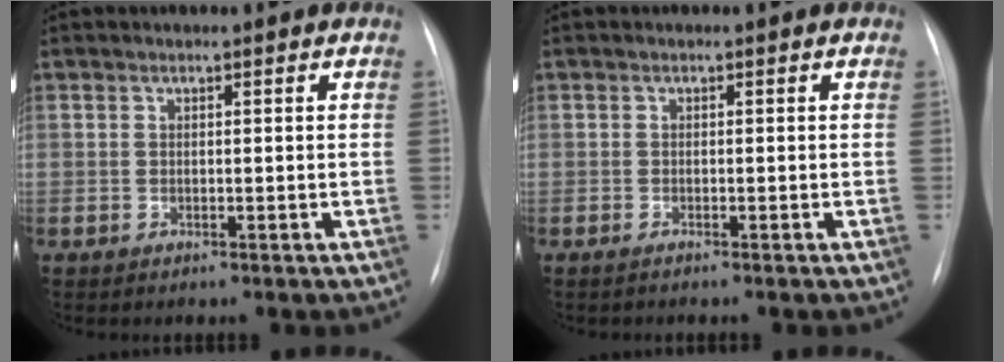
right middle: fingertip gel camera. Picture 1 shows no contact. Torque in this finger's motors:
{"motor_torque": [0.58, -0.70, 0.02, 0.02]}